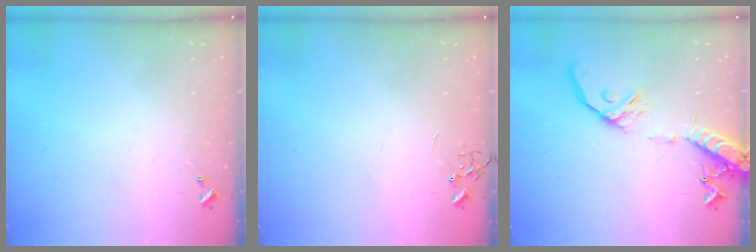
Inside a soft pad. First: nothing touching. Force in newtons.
{"total": 0.0}
{"total": 16.0, "press": 15.7, "slide": 3.1}